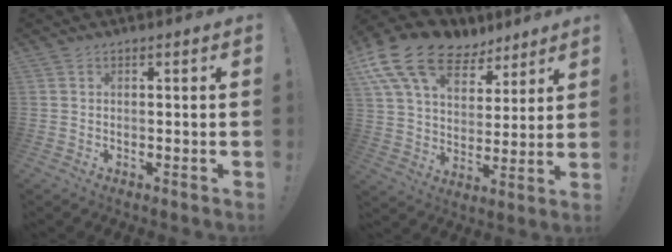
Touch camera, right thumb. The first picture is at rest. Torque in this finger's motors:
{"motor_torque": [-0.22, 2.61, 1.25, 0.44, 0.49]}